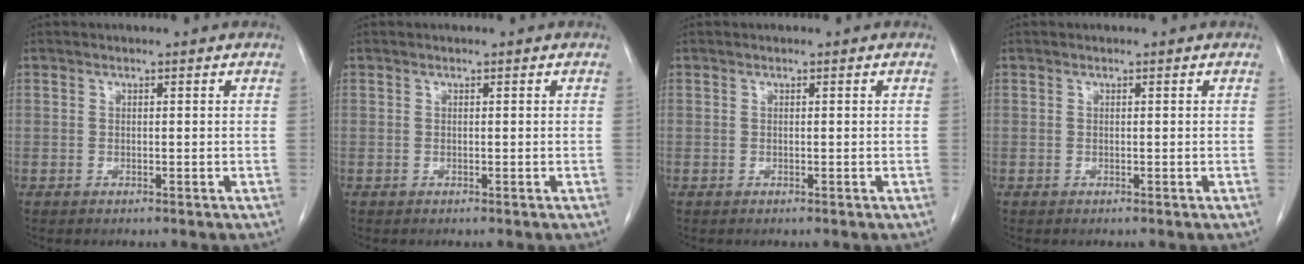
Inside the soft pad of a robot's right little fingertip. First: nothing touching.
{"total": 0.0}
{"total": 0.0}
{"total": 0.0}